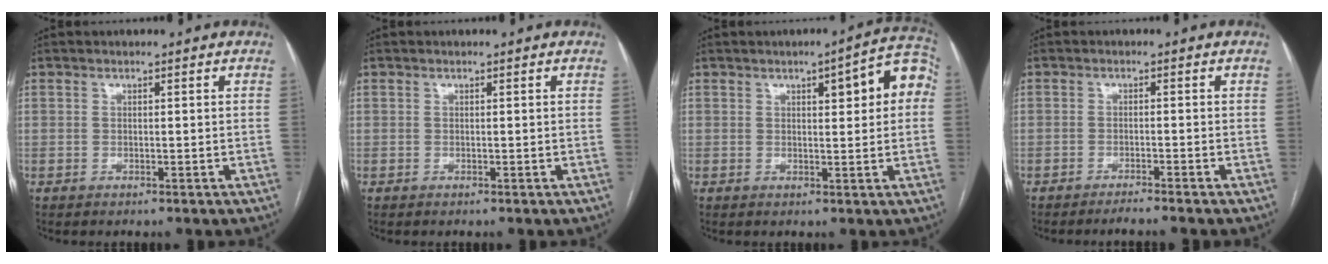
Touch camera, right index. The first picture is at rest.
{"total": 0.0}
{"total": 8.4, "force": [2.1, 2.0, 7.9], "torque": [-0.097, 0.027, 0.022]}
{"total": 3.1, "force": [-2.7, -0.8, 1.3], "torque": [-0.012, -0.002, -0.042]}